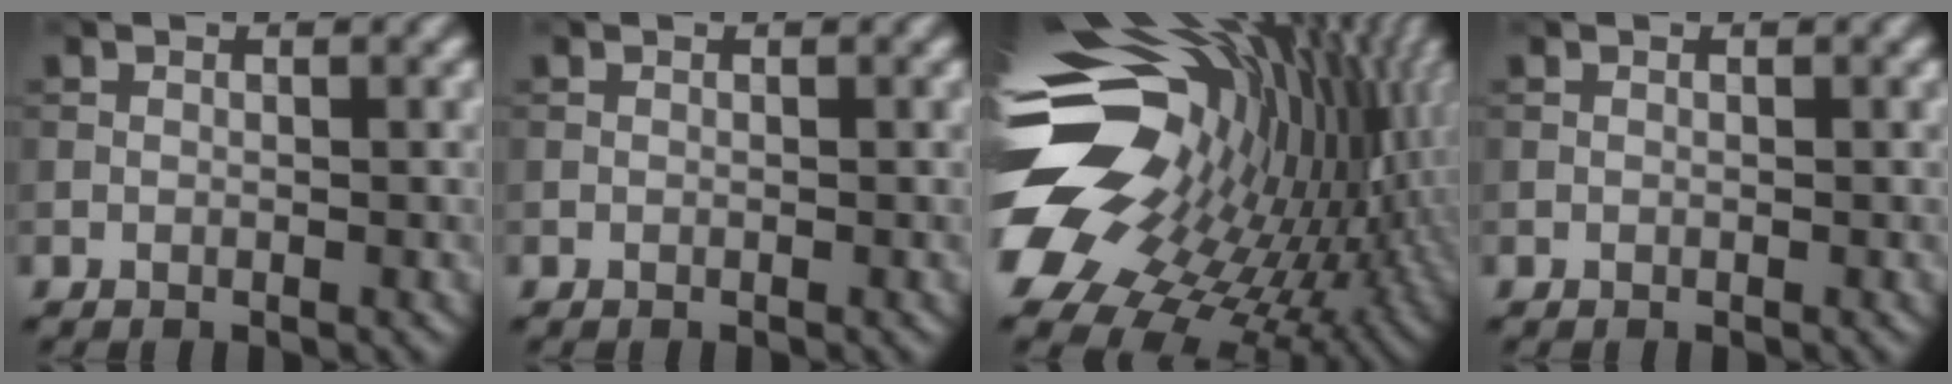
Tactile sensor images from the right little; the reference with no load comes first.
{"total": 0.0}
{"total": 19.8, "force": [-0.2, 13.1, 14.9], "torque": [-0.288, -0.036, 0.008]}
{"total": 0.0}